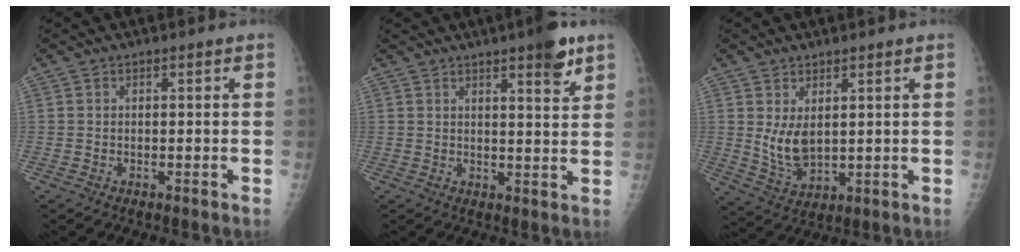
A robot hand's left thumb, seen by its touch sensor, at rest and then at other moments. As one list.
[{"total": 6.5, "force": [4.2, 1.3, 4.9], "torque": [-0.059, -0.023, 0.055]}, {"total": 6.3, "force": [1.7, 3.7, 4.8], "torque": [-0.080, -0.023, 0.048]}]